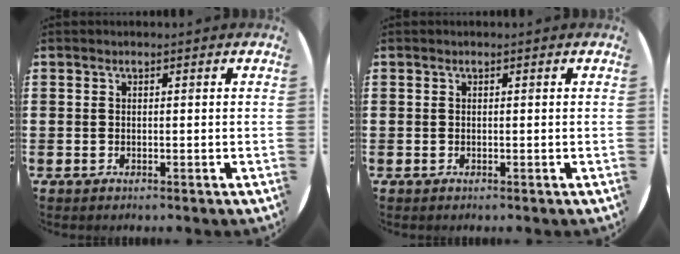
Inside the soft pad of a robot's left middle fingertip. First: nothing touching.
{"total": 0.0}